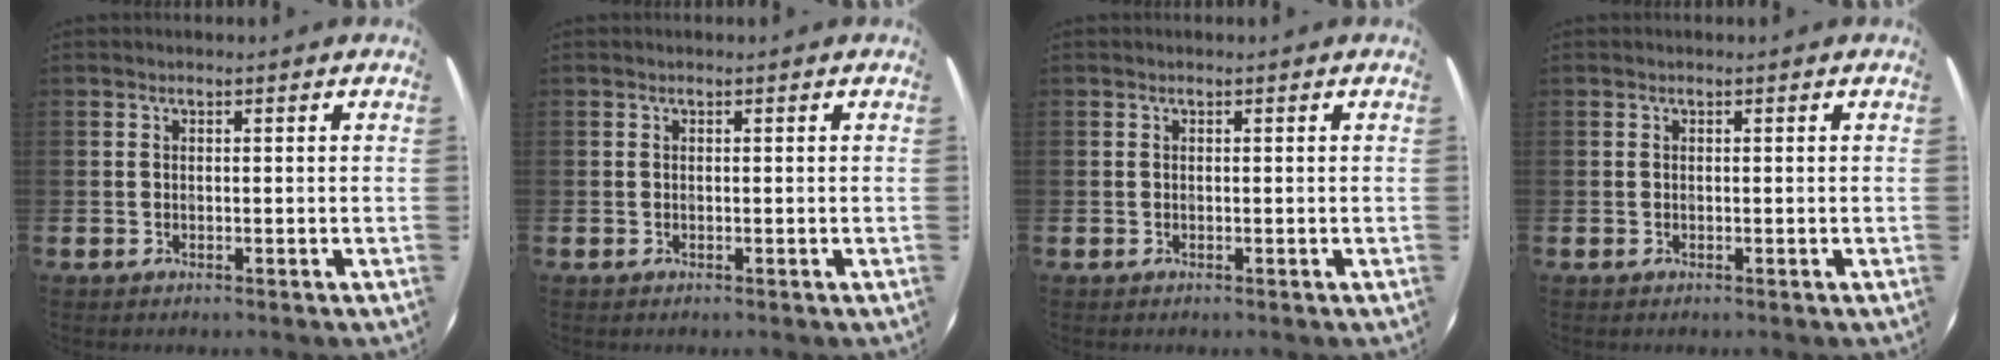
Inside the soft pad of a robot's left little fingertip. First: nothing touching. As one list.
[{"total": 0.0}, {"total": 0.0}, {"total": 0.0}]